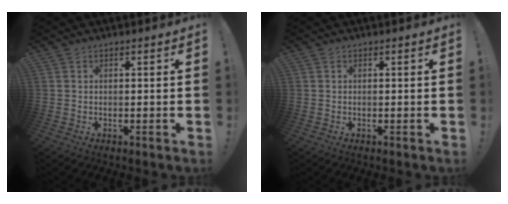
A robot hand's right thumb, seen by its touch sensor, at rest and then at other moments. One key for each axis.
{"total": 0.0}